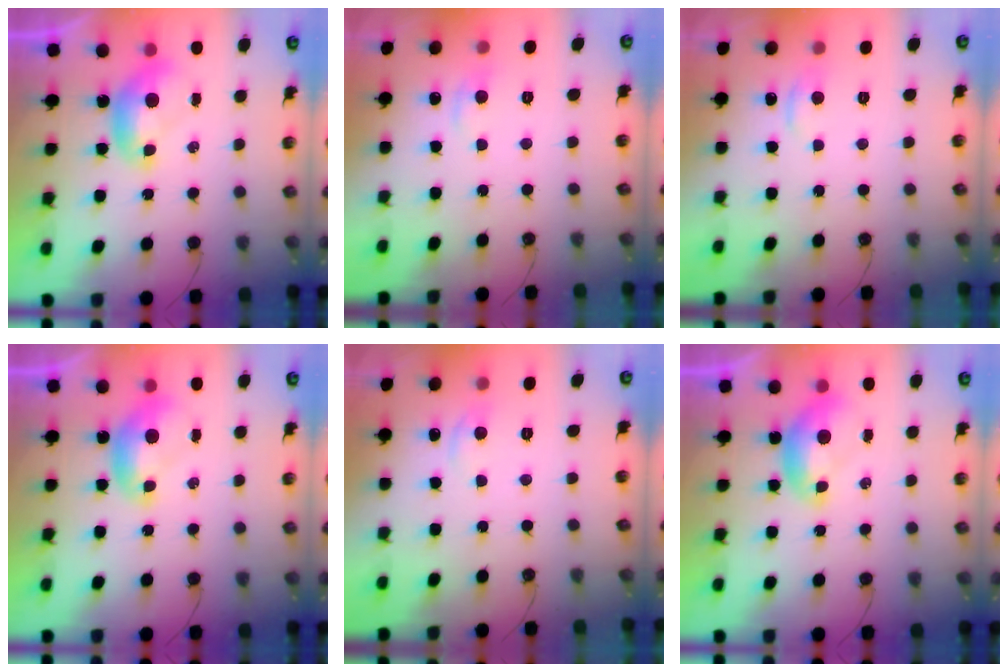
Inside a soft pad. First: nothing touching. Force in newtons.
{"total": 1.3, "press": 0.9, "slide": 0.9}
{"total": 1.2, "press": 0.7, "slide": 0.9}
{"total": 0.0}
{"total": 1.3, "press": 1.0, "slide": 0.7}
{"total": 0.0}